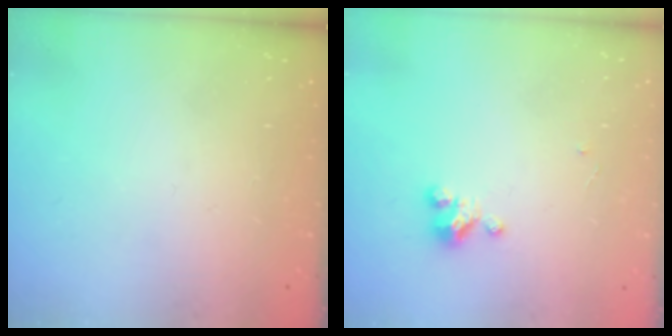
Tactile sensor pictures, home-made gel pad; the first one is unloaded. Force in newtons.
{"total": 2.7, "press": 2.7, "slide": 0.3}